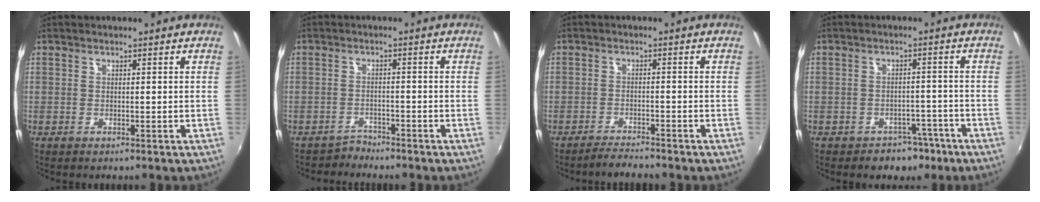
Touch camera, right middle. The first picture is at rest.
{"total": 2.5, "force": [-2.3, 0.7, -0.4], "torque": [0.004, 0.003, -0.043]}
{"total": 3.3, "force": [-3.2, 0.2, 0.8], "torque": [-0.033, -0.007, -0.058]}
{"total": 5.7, "force": [-3.9, 4.0, 1.1], "torque": [-0.025, 0.018, -0.041]}